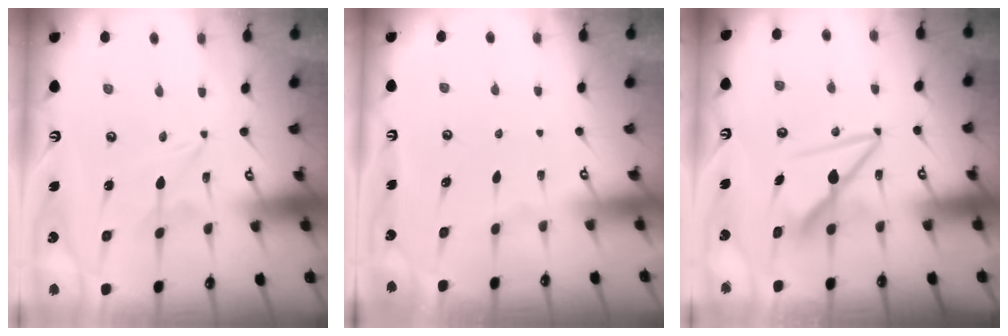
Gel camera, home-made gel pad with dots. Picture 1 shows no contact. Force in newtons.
{"total": 0.0}
{"total": 11.0, "press": 10.9, "slide": 0.6}